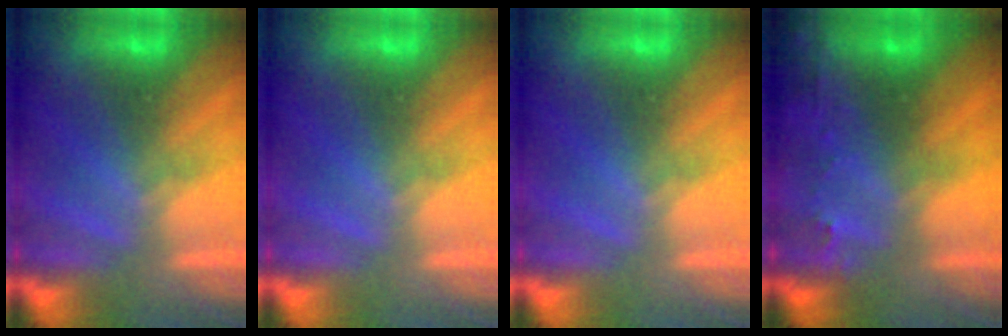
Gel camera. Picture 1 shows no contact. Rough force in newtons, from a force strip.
{"total": 0.0}
{"total": 0.0}
{"total": 5.9}